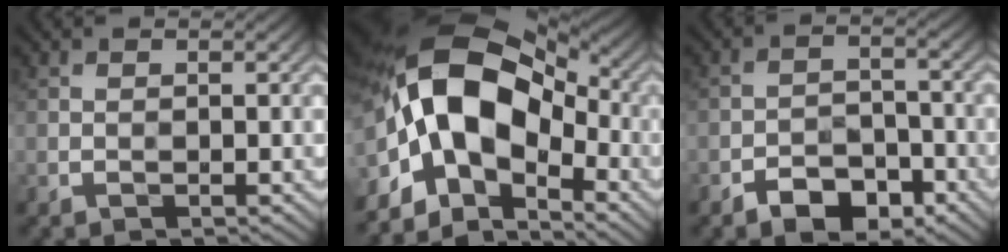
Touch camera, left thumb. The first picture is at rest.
{"total": 16.9, "force": [-2.3, 10.0, 13.4], "torque": [-0.257, 0.009, -0.051]}
{"total": 5.1, "force": [-3.6, 2.7, 2.5], "torque": [-0.038, 0.002, -0.065]}